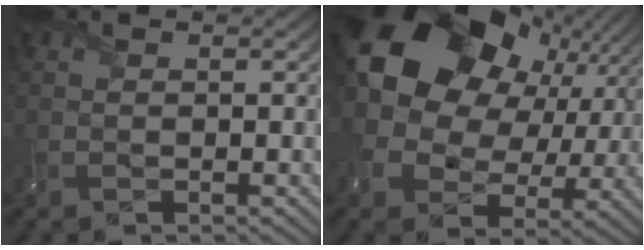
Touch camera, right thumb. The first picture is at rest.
{"total": 20.4, "force": [5.1, 14.8, 13.2], "torque": [-0.251, 0.007, 0.099]}